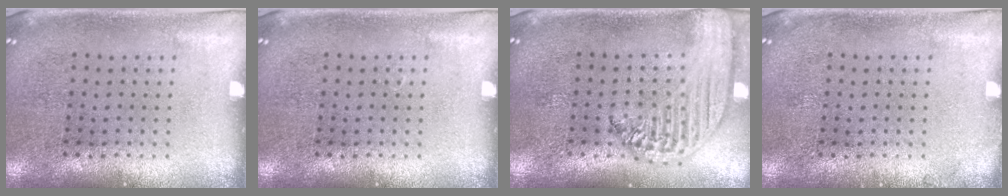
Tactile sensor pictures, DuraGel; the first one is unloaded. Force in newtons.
{"total": 0.0}
{"total": 2.6, "press": 2.1, "slide": 1.4}
{"total": 0.6, "press": 0.5, "slide": 0.1}